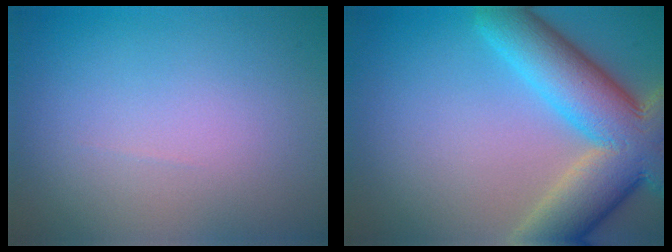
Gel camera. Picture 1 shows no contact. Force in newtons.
{"total": 11.3, "press": 11.3, "slide": 0.6}